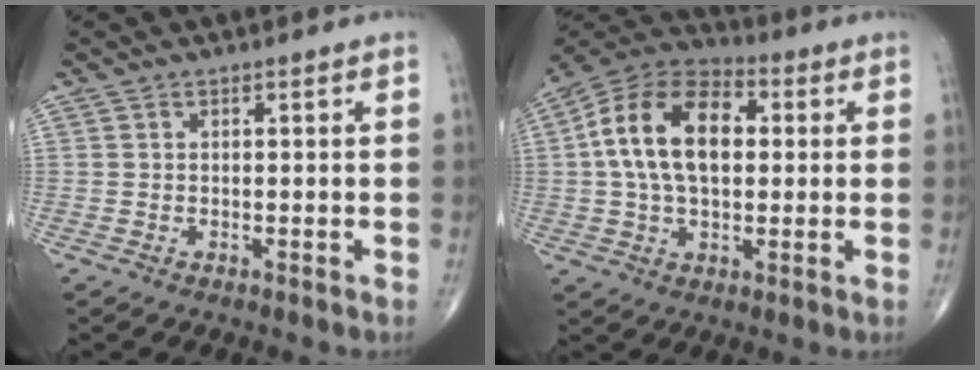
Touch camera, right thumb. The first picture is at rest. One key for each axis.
{"total": 17.0, "fx": 2.2, "fy": 10.3, "fz": 13.3, "tx": -0.230, "ty": 0.024, "tz": 0.029}